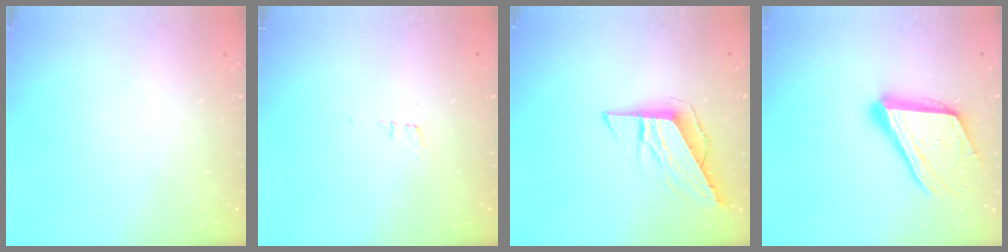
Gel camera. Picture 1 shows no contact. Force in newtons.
{"total": 6.6, "press": 6.2, "slide": 2.3}
{"total": 8.7, "press": 8.7, "slide": 0.3}
{"total": 19.1, "press": 18.9, "slide": 2.6}